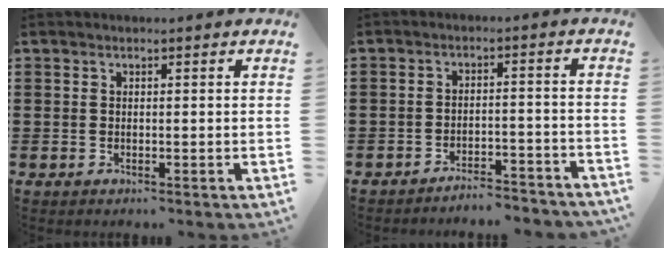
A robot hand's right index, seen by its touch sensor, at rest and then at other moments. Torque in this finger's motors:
{"motor_torque": [-1.08, 1.06, -1.05, 0.05]}